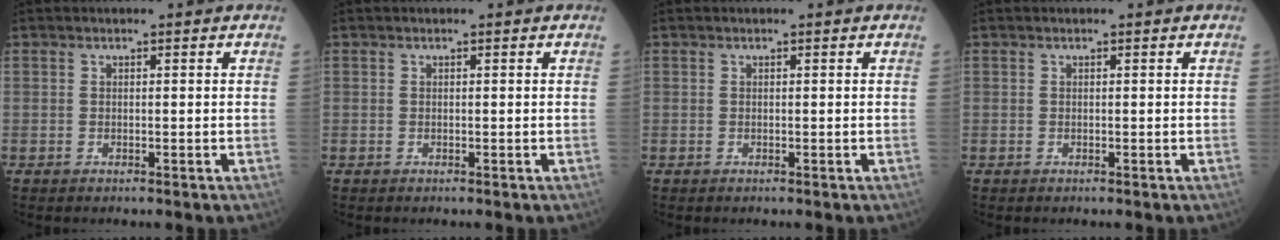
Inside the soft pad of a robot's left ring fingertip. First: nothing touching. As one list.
[{"total": 0.0}, {"total": 0.0}, {"total": 0.0}]